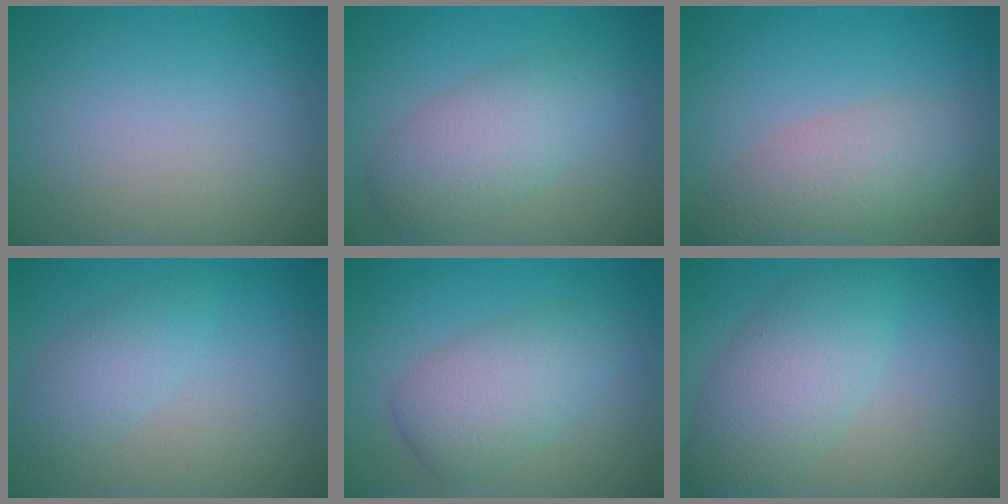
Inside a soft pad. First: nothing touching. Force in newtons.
{"total": 4.5, "press": 4.5, "slide": 0.1}
{"total": 4.7, "press": 4.7, "slide": 0.3}
{"total": 2.5, "press": 2.5, "slide": 0.1}
{"total": 4.6, "press": 4.6, "slide": 0.0}
{"total": 5.3, "press": 5.3, "slide": 0.1}